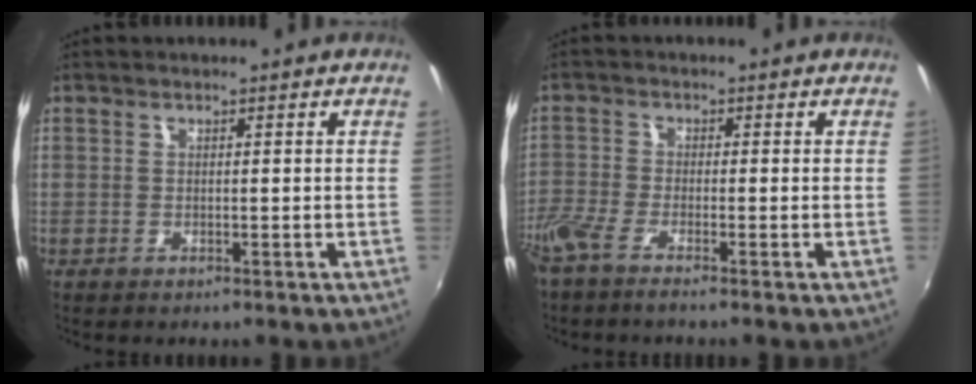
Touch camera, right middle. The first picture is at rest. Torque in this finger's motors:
{"motor_torque": [1.18, -0.96, 0.37, 0.21]}